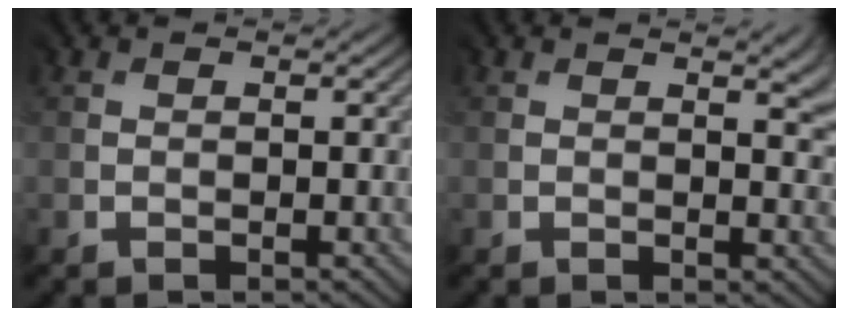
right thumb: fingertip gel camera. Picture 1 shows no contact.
{"total": 4.0, "force": [1.2, 1.2, 3.6], "torque": [-0.041, -0.001, 0.017]}